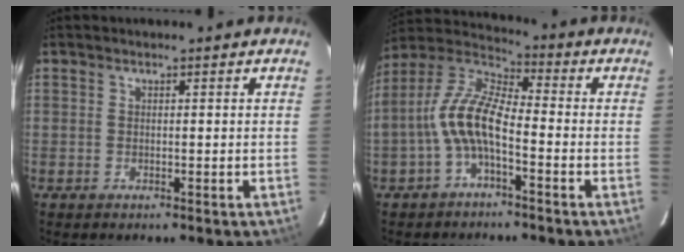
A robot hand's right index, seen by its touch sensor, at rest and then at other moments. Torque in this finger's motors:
{"motor_torque": [1.13, -0.72, 0.55, 0.21]}